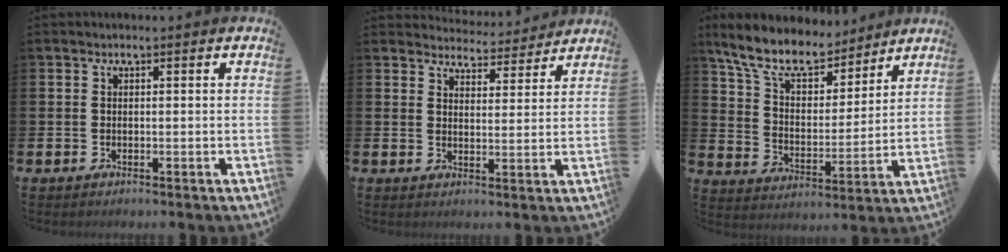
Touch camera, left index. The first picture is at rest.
{"total": 4.4, "force": [4.3, 0.7, -0.1], "torque": [0.004, -0.042, 0.072]}
{"total": 10.5, "force": [8.9, 3.7, 4.0], "torque": [-0.118, -0.053, 0.160]}